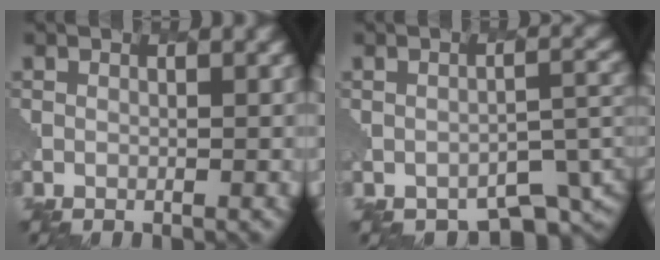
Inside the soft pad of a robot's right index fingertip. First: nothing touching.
{"total": 2.1, "force": [-1.9, 0.7, 0.3], "torque": [-0.004, -0.001, -0.030]}